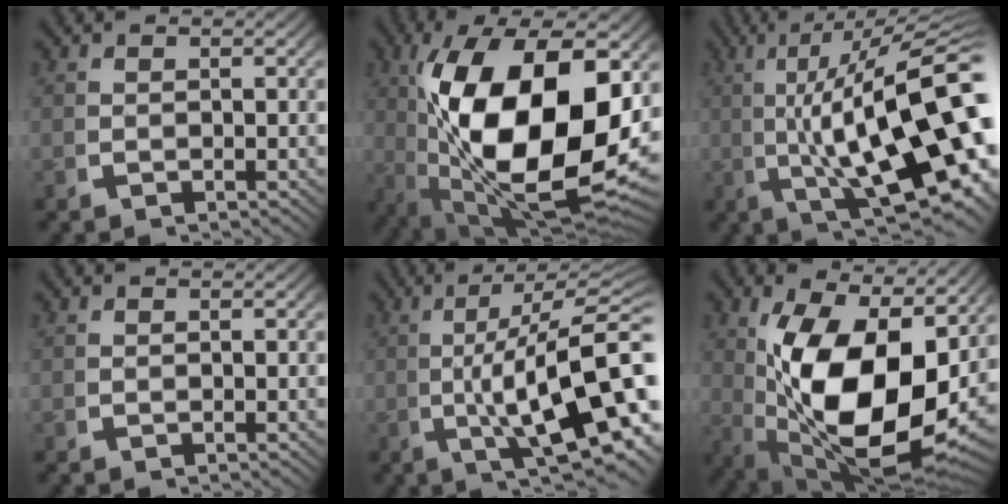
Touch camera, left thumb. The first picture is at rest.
{"total": 24.5, "force": [-1.4, 14.1, 20.0], "torque": [-0.394, -0.076, 0.028]}
{"total": 20.0, "force": [0.1, 9.7, 17.5], "torque": [-0.271, -0.039, 0.021]}
{"total": 0.0}
{"total": 15.0, "force": [-0.8, 6.9, 13.3], "torque": [-0.216, -0.034, 0.004]}
{"total": 20.2, "force": [-1.0, 11.7, 16.5], "torque": [-0.320, -0.068, 0.027]}